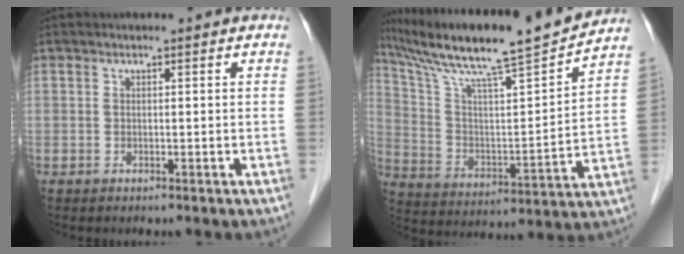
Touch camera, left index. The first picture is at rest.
{"total": 20.8, "force": [18.1, -0.3, 10.2], "torque": [-0.184, -0.004, 0.297]}